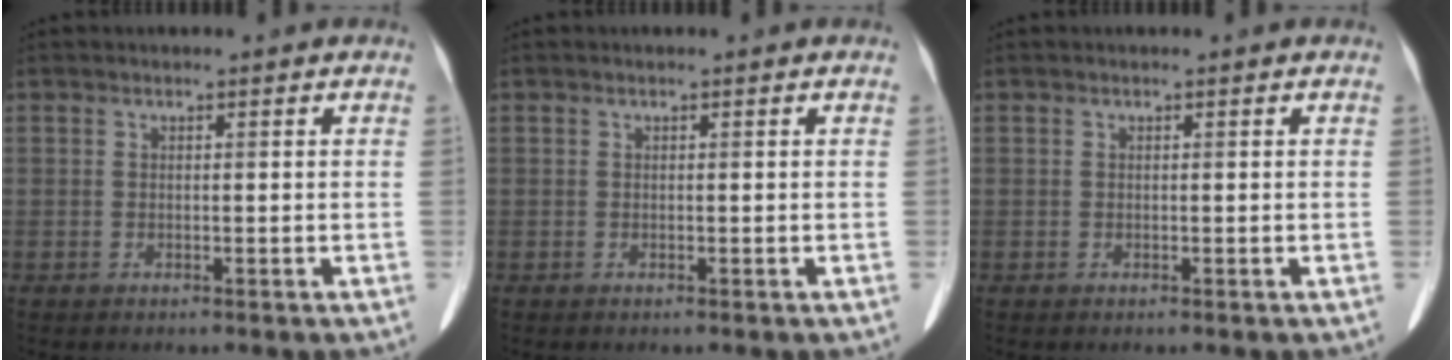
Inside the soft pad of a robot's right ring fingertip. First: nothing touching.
{"total": 0.0}
{"total": 0.0}